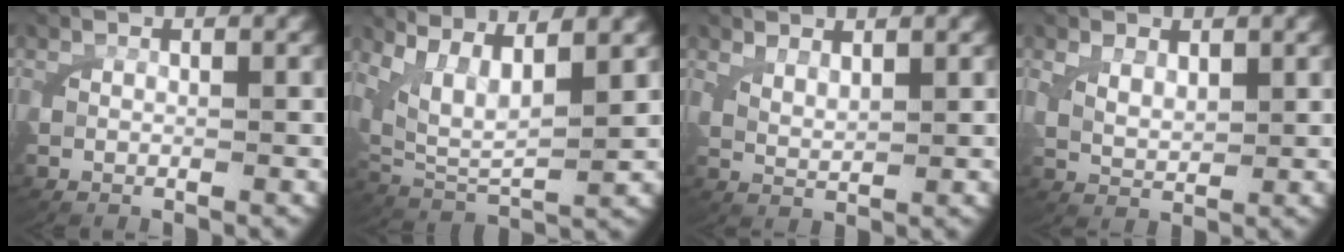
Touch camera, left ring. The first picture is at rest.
{"total": 8.2, "force": [2.7, 5.7, 5.3], "torque": [-0.149, -0.023, 0.050]}
{"total": 1.8, "force": [1.4, 0.3, 1.1], "torque": [-0.029, -0.010, 0.035]}
{"total": 2.1, "force": [1.0, 1.1, 1.5], "torque": [-0.040, -0.015, 0.030]}